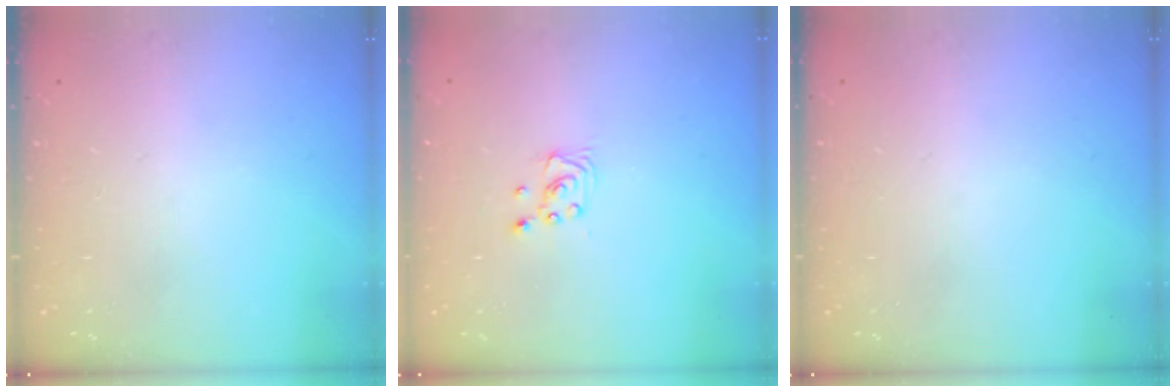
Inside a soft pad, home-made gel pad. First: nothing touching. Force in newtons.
{"total": 2.2, "press": 2.2, "slide": 0.2}
{"total": 0.0}